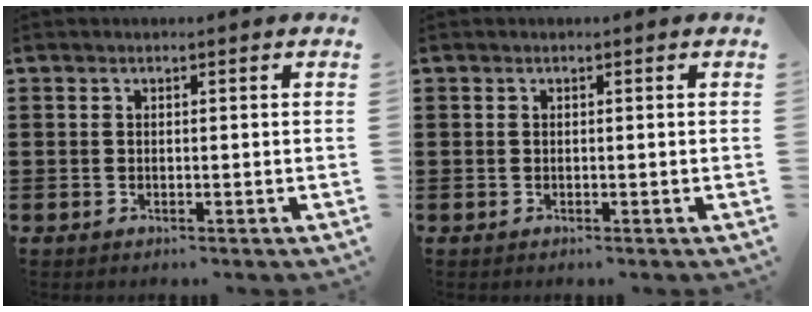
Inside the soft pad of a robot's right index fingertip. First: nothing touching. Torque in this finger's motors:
{"motor_torque": [1.54, 0.60, 0.00, 0.00]}